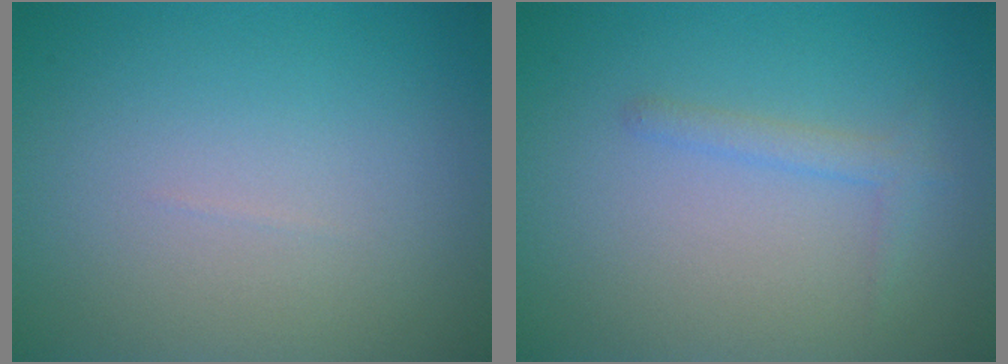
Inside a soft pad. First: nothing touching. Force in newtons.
{"total": 1.3, "press": 1.3, "slide": 0.0}